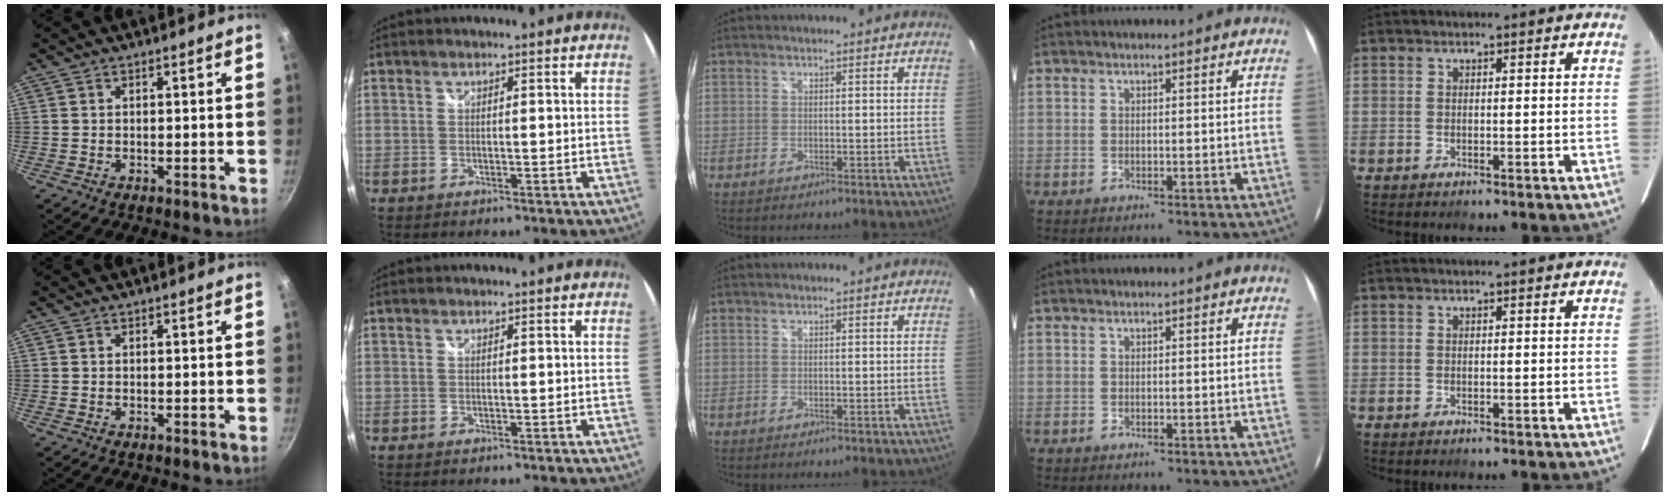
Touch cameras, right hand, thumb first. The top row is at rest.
{}